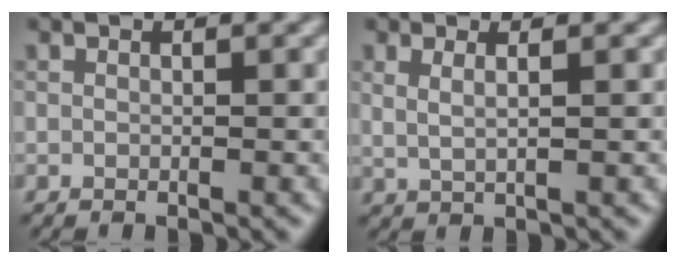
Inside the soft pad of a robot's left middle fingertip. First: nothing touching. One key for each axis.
{"total": 2.2, "fx": 1.0, "fy": 1.0, "fz": 1.7, "tx": -0.021, "ty": -0.004, "tz": 0.005}